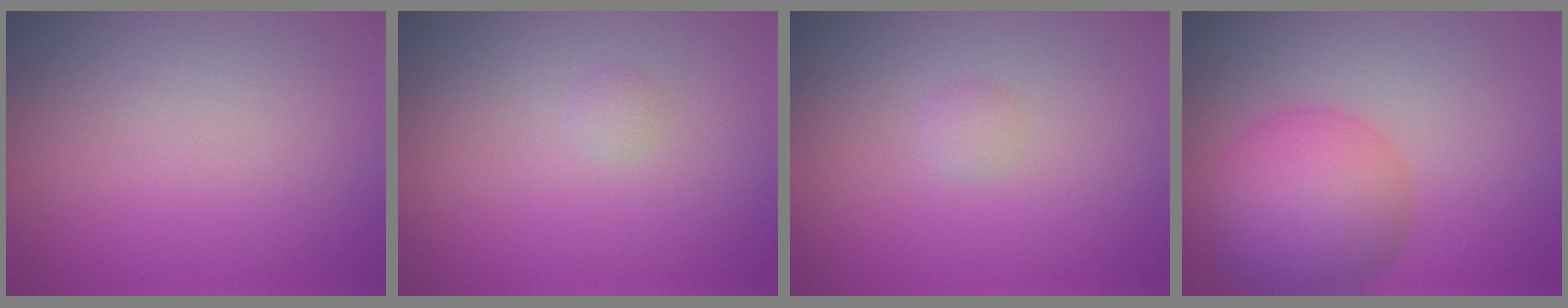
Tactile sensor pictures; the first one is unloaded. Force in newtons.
{"total": 0.6, "press": 0.6, "slide": 0.0}
{"total": 0.7, "press": 0.7, "slide": 0.0}
{"total": 7.5, "press": 7.5, "slide": 0.3}